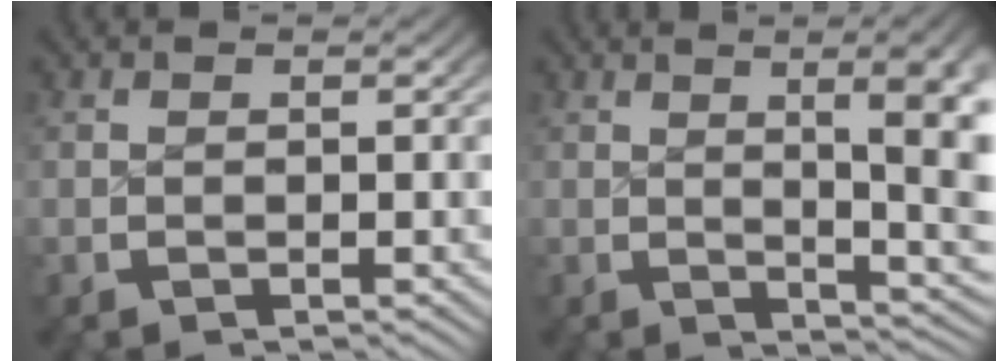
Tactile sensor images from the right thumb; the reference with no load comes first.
{"total": 8.4, "force": [0.7, 3.5, 7.6], "torque": [-0.090, -0.006, 0.013]}